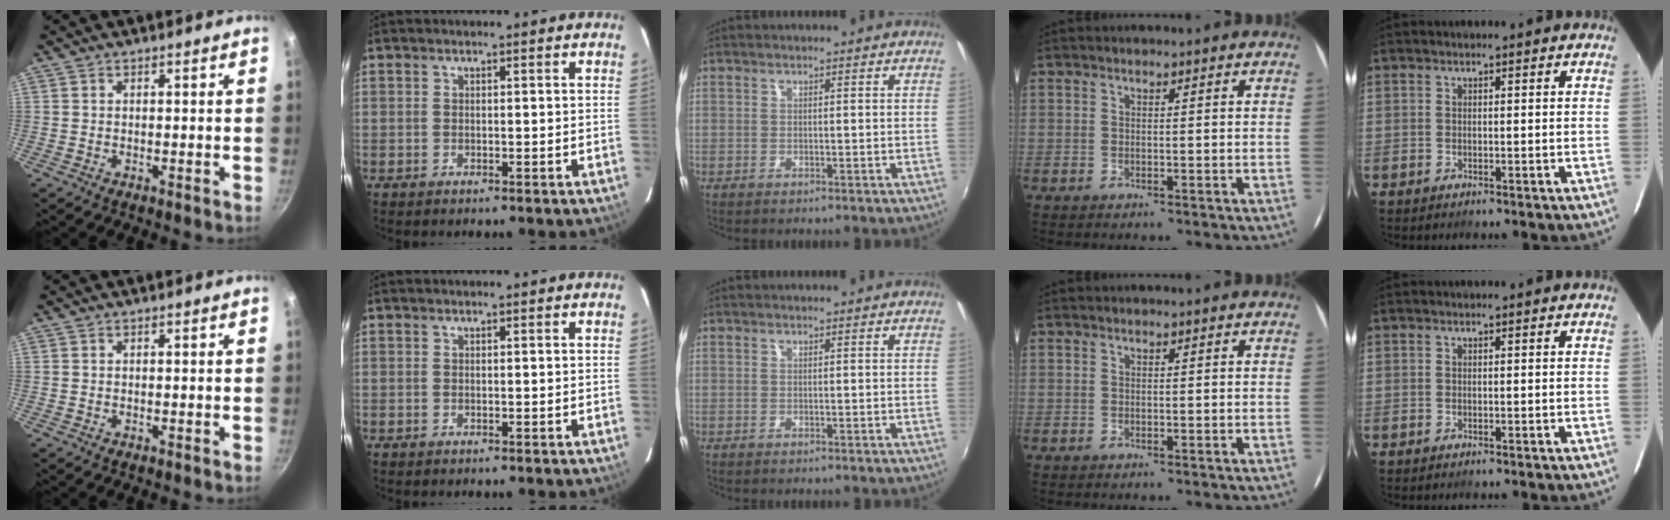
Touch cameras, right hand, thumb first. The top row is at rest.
{}